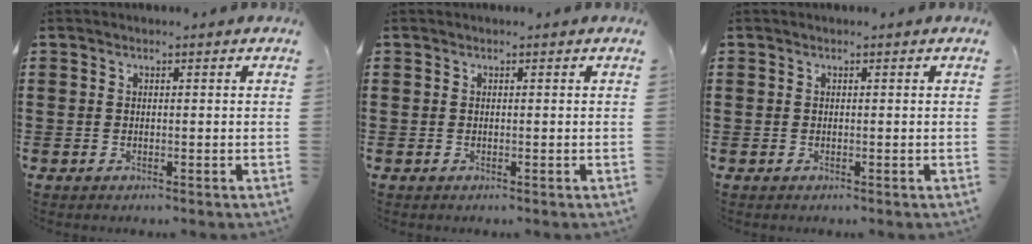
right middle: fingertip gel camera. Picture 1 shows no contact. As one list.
[{"total": 0.0}, {"total": 0.0}]